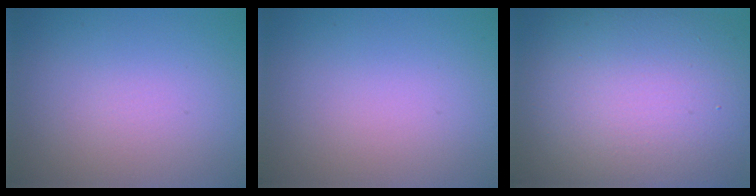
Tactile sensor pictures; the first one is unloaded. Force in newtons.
{"total": 0.0}
{"total": 15.0, "press": 15.0, "slide": 0.9}